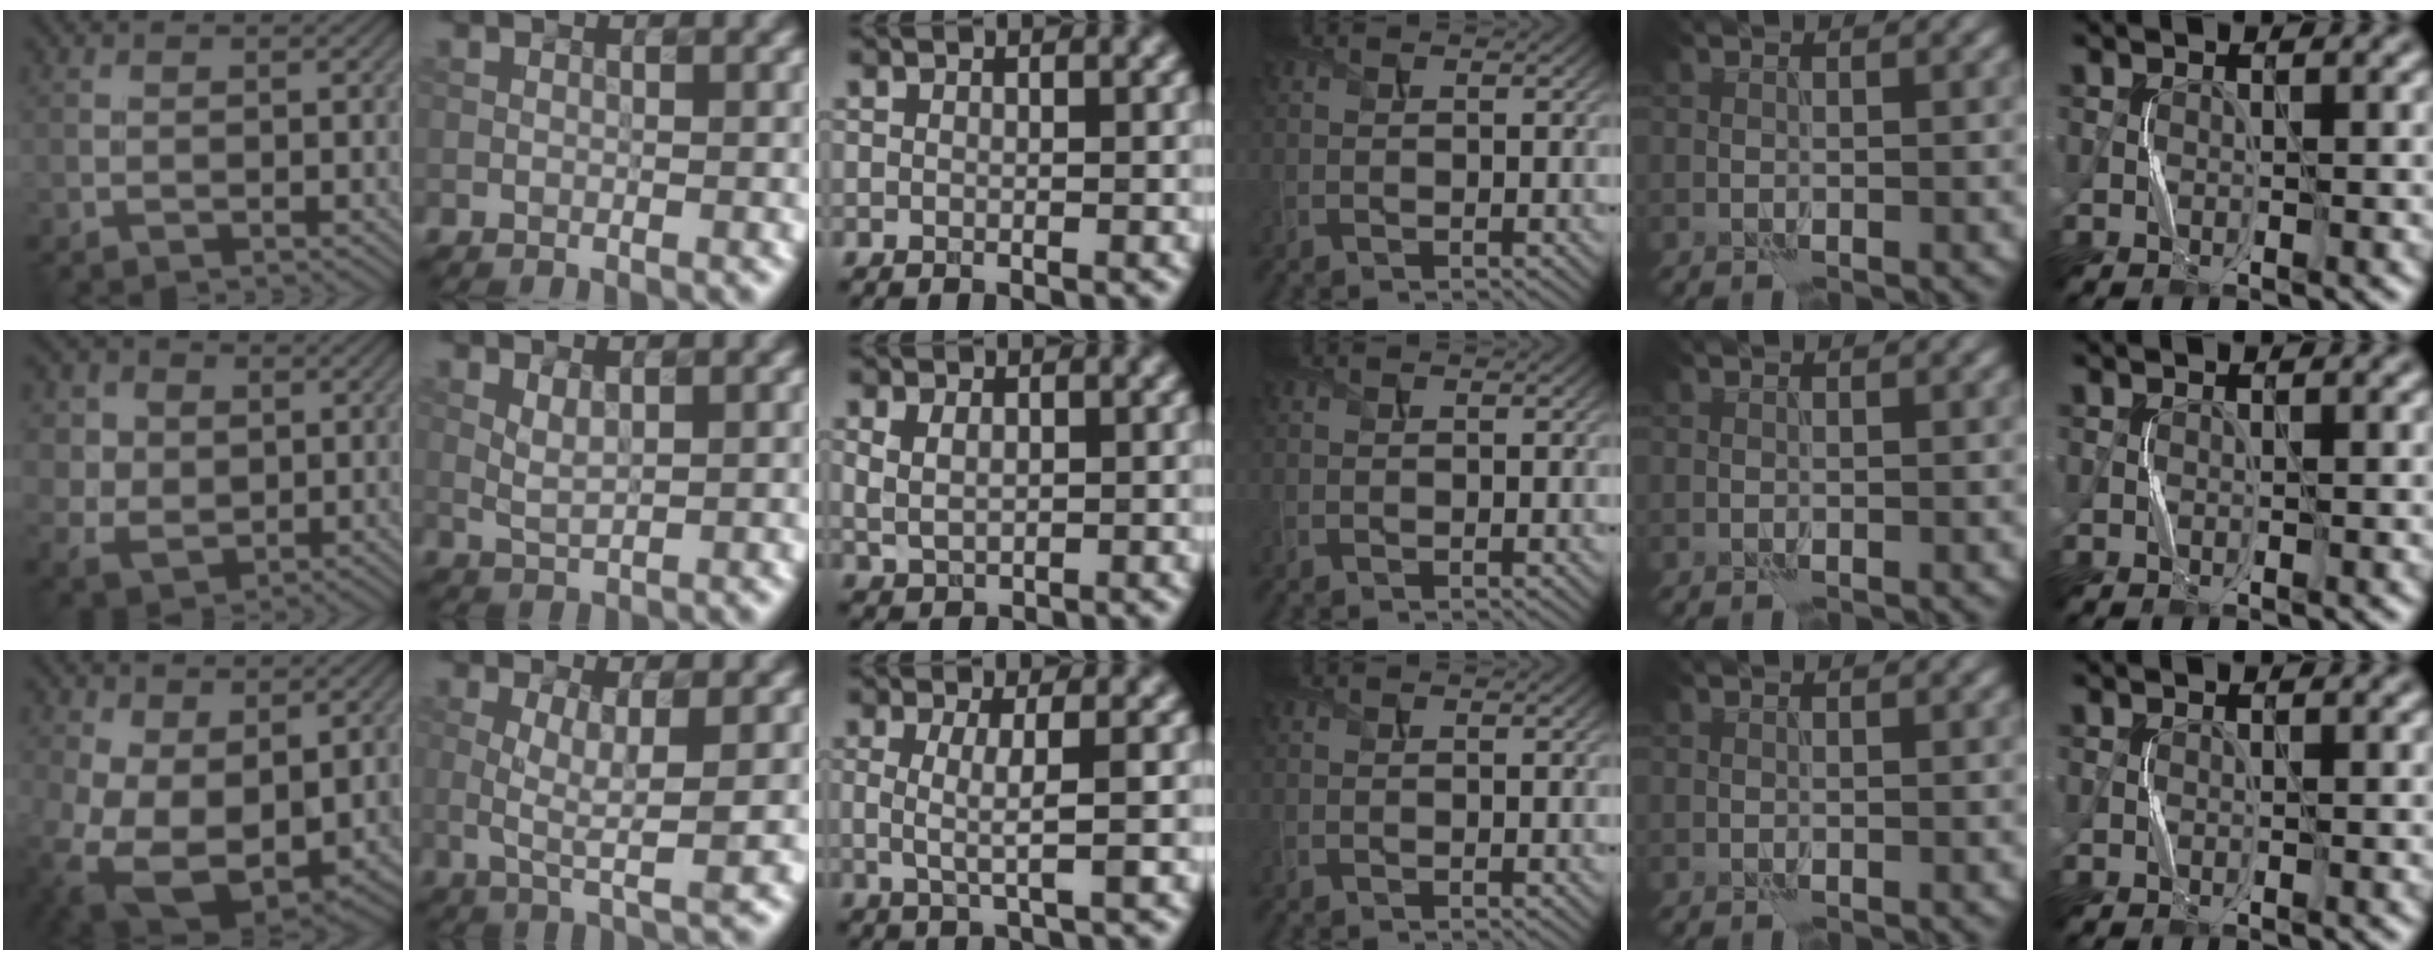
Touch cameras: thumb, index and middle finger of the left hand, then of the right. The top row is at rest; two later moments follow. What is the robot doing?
{"motion": "squeeze", "object": "sponge"}